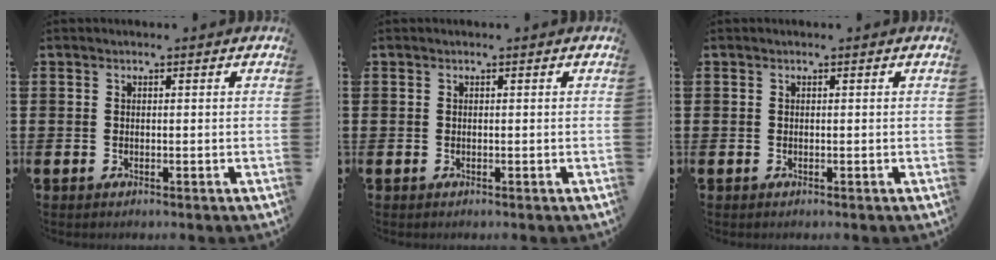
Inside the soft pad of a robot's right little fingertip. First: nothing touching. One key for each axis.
{"total": 0.0}
{"total": 0.0}